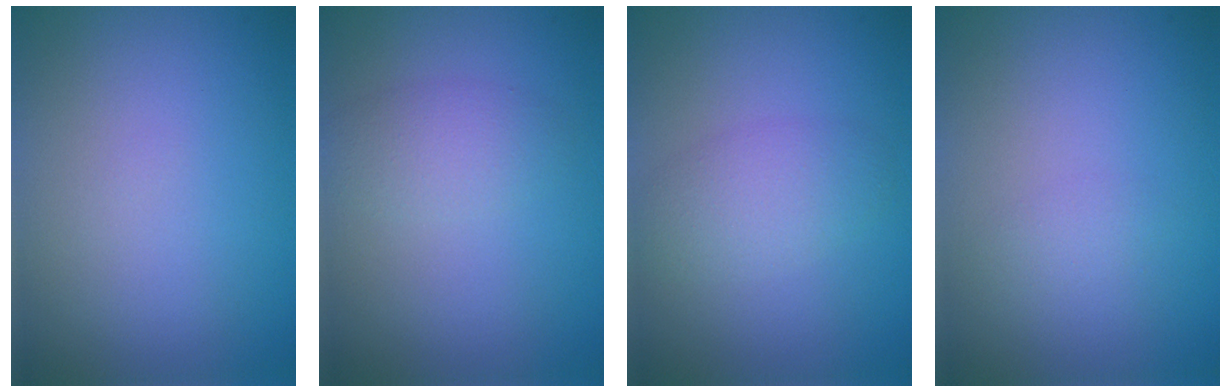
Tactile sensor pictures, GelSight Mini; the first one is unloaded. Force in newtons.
{"total": 2.2, "press": 2.1, "slide": 0.1}
{"total": 3.0, "press": 3.0, "slide": 0.2}
{"total": 2.1, "press": 2.1, "slide": 0.2}